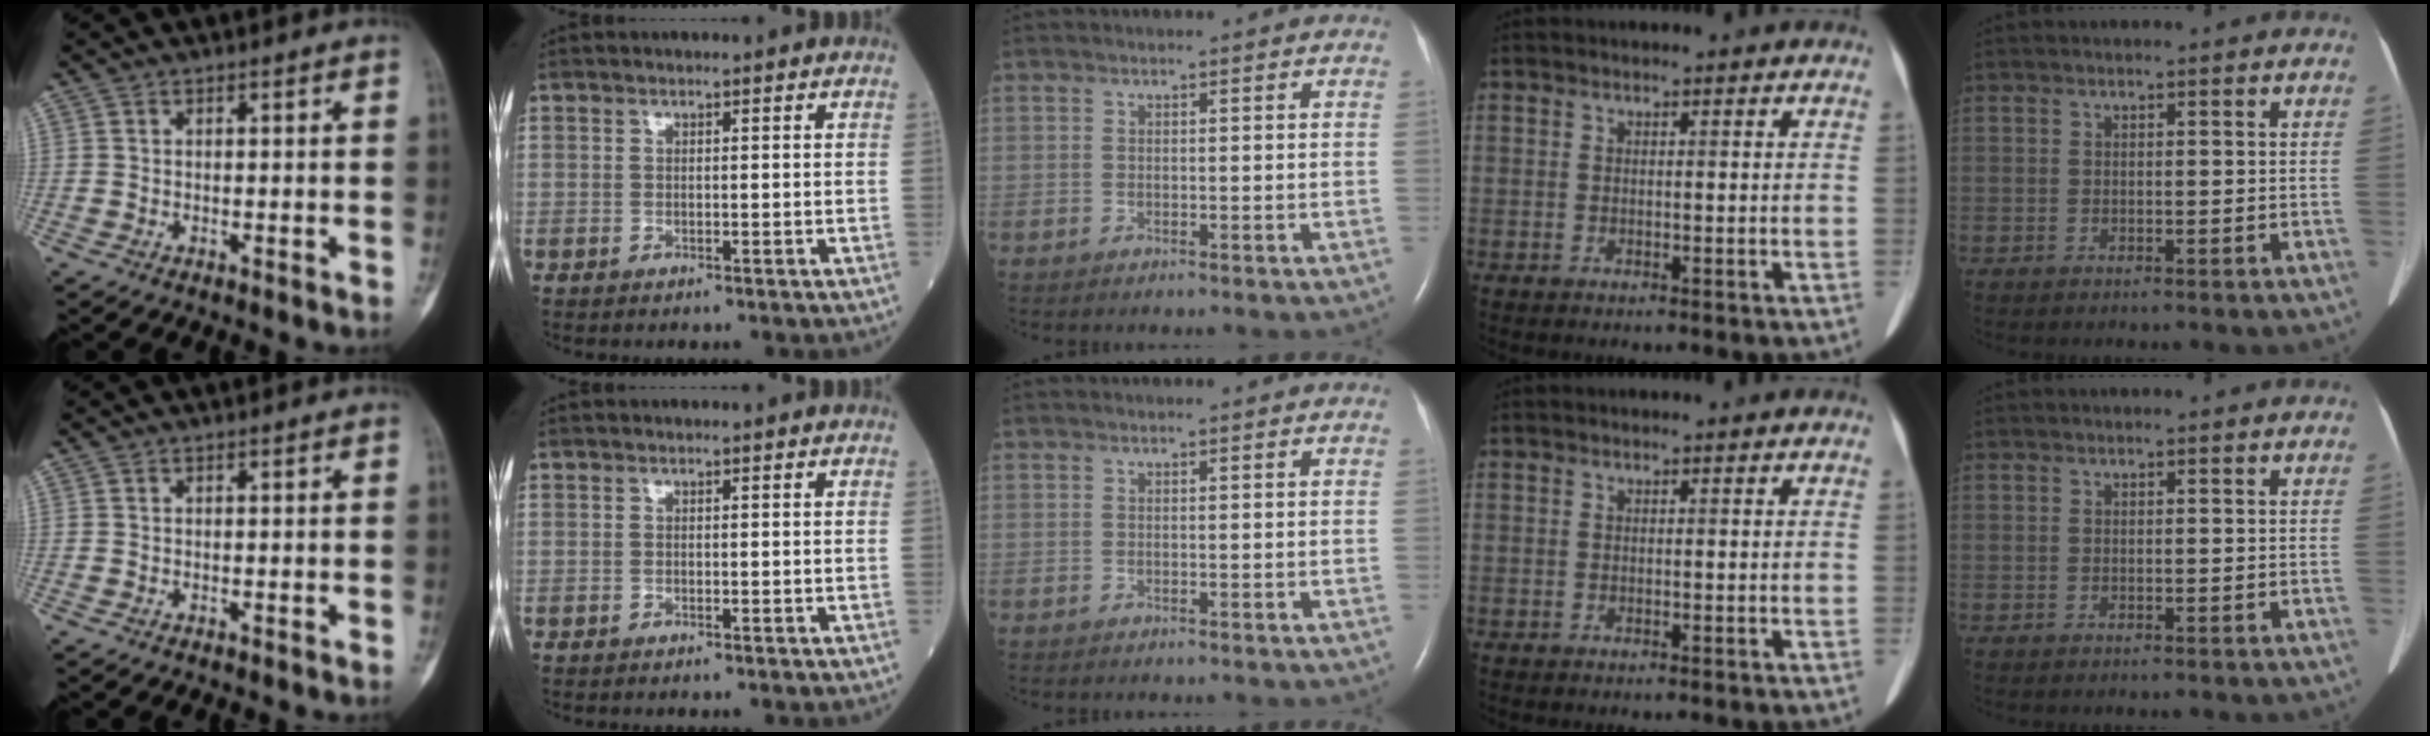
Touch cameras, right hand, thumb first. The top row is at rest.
{}